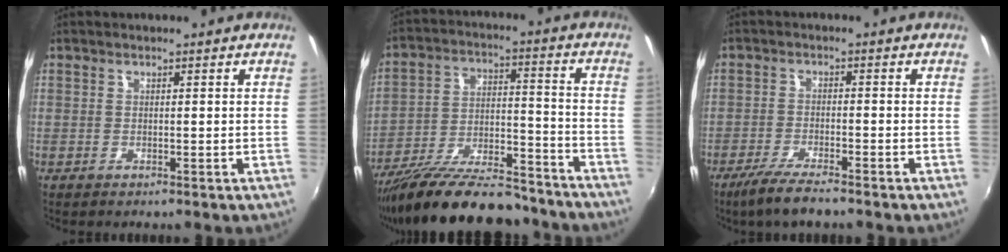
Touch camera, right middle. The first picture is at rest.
{"total": 22.5, "force": [-18.7, 6.2, 11.0], "torque": [-0.196, -0.018, -0.279]}
{"total": 6.4, "force": [-5.1, 0.7, 3.8], "torque": [-0.096, -0.015, -0.095]}